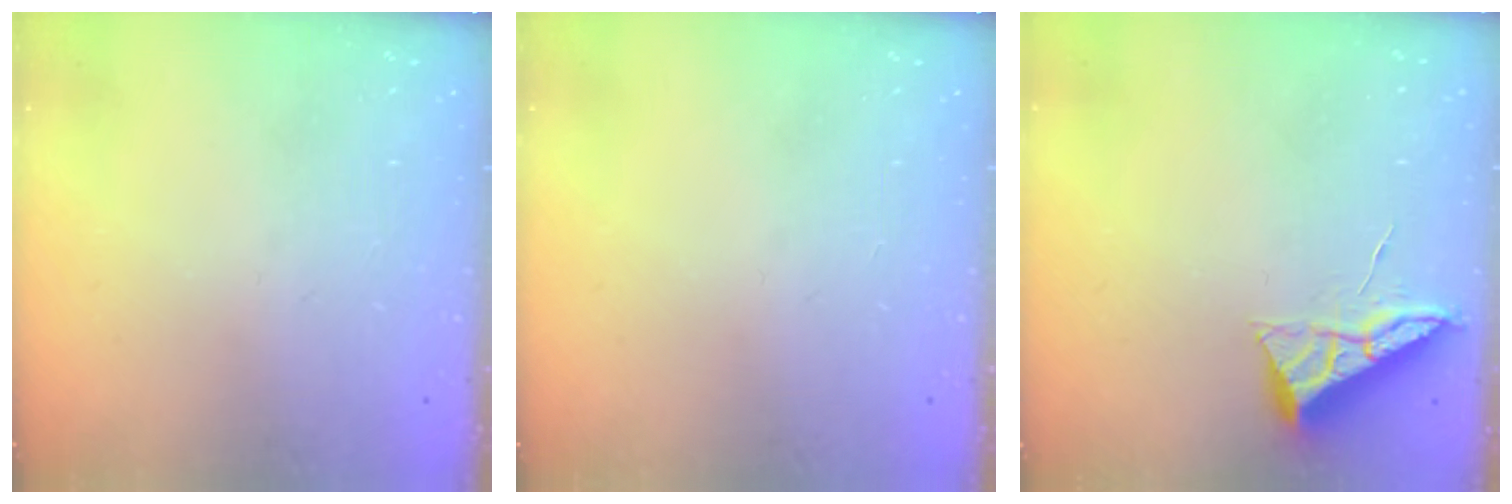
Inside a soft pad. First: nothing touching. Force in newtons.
{"total": 0.0}
{"total": 6.6, "press": 6.6, "slide": 0.7}